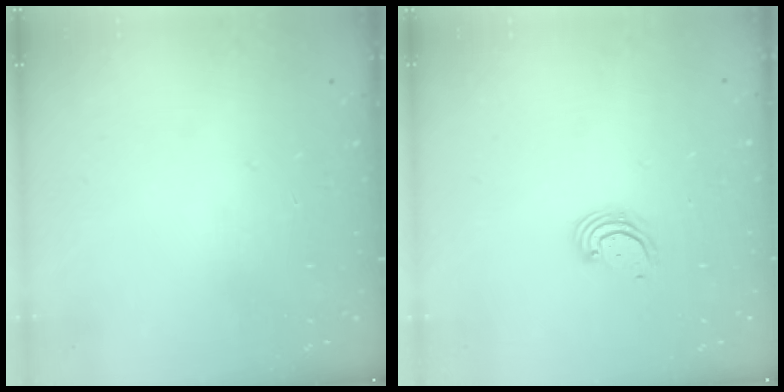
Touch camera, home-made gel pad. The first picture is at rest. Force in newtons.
{"total": 2.7, "press": 2.7, "slide": 0.7}